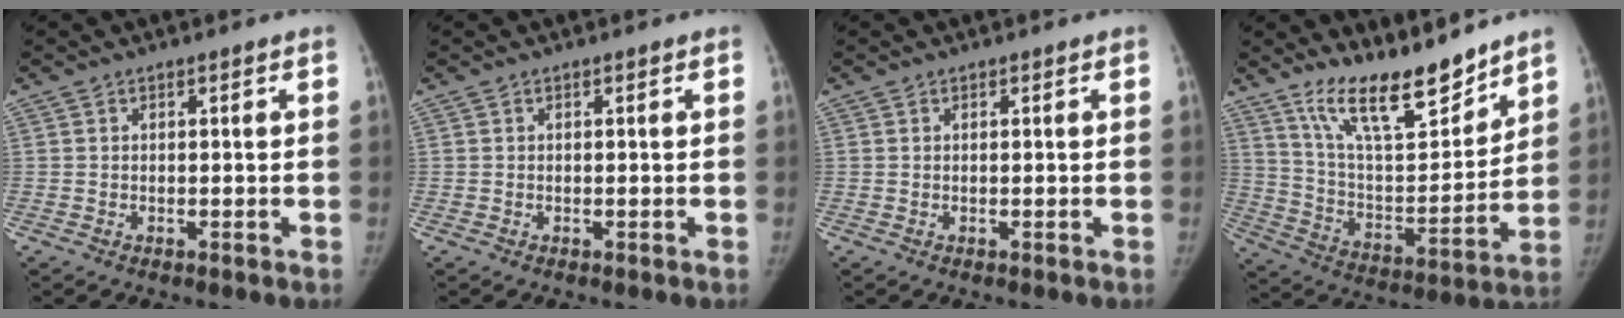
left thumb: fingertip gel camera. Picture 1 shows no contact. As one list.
[{"total": 0.0}, {"total": 0.0}, {"total": 17.0, "force": [13.7, 4.9, 8.9], "torque": [-0.103, -0.090, 0.247]}]